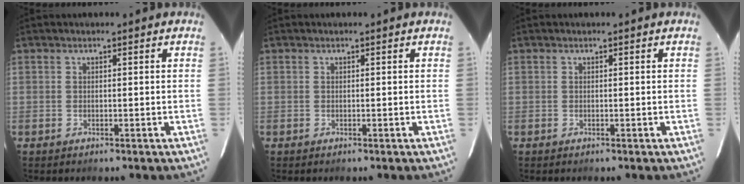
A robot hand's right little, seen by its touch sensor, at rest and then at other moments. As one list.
[{"total": 0.0}, {"total": 0.0}]